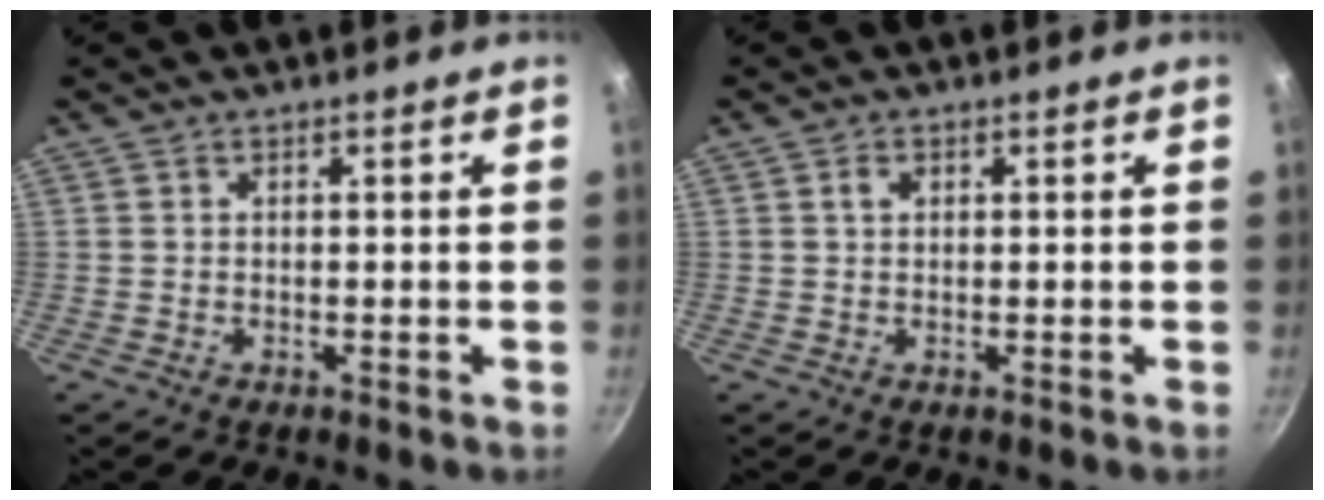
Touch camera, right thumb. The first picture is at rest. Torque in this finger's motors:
{"motor_torque": [-0.03, -0.04, 0.02, -0.25, -0.02]}